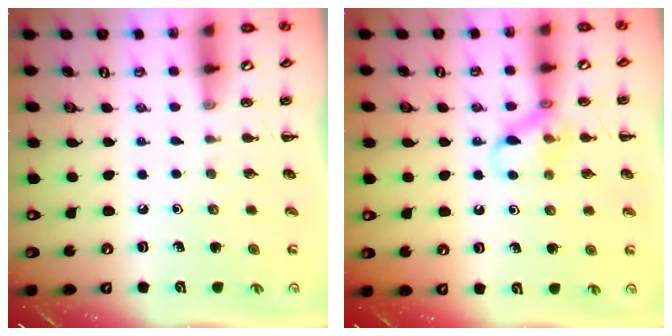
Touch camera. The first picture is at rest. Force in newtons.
{"total": 10.5, "press": 10.4, "slide": 1.2}